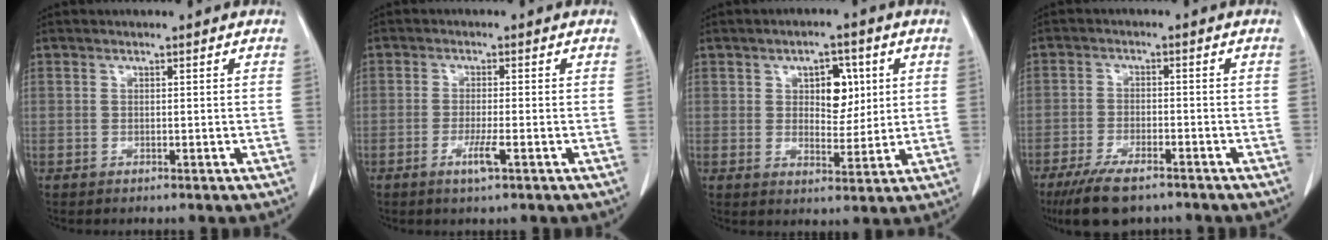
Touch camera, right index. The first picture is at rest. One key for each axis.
{"total": 3.2, "fx": -1.5, "fy": 0.0, "fz": 2.9, "tx": -0.056, "ty": -0.005, "tz": -0.028}
{"total": 5.4, "fx": 1.4, "fy": 3.3, "fz": 4.1, "tx": -0.053, "ty": 0.009, "tz": 0.025}
{"total": 8.5, "fx": -6.4, "fy": 2.4, "fz": 5.0, "tx": -0.094, "ty": -0.017, "tz": -0.108}